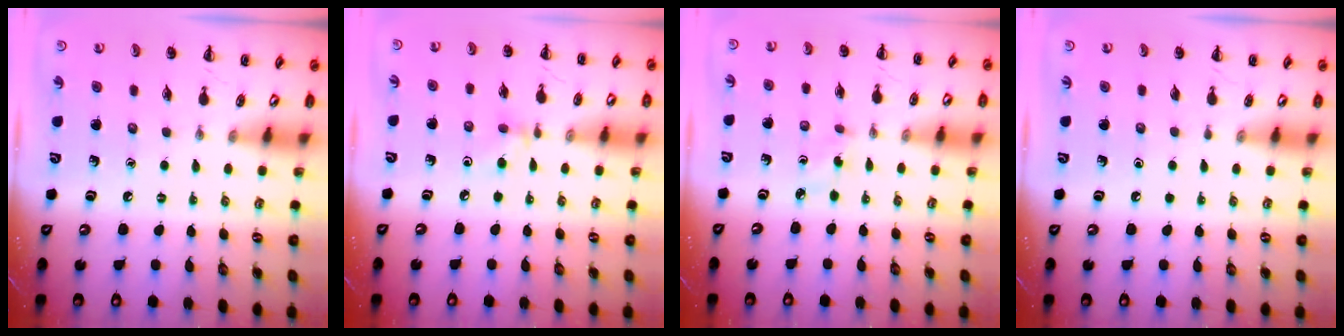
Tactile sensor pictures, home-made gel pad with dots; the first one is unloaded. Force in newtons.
{"total": 4.3, "press": 4.0, "slide": 1.6}
{"total": 3.2, "press": 3.1, "slide": 0.8}
{"total": 0.0}